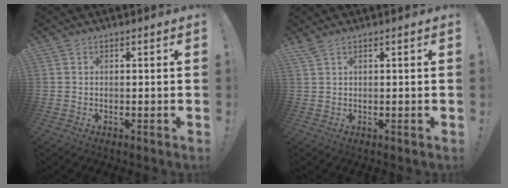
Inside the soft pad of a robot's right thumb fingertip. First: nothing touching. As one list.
[{"total": 1.7, "force": [1.2, 0.3, 1.2], "torque": [-0.029, -0.001, 0.022]}]